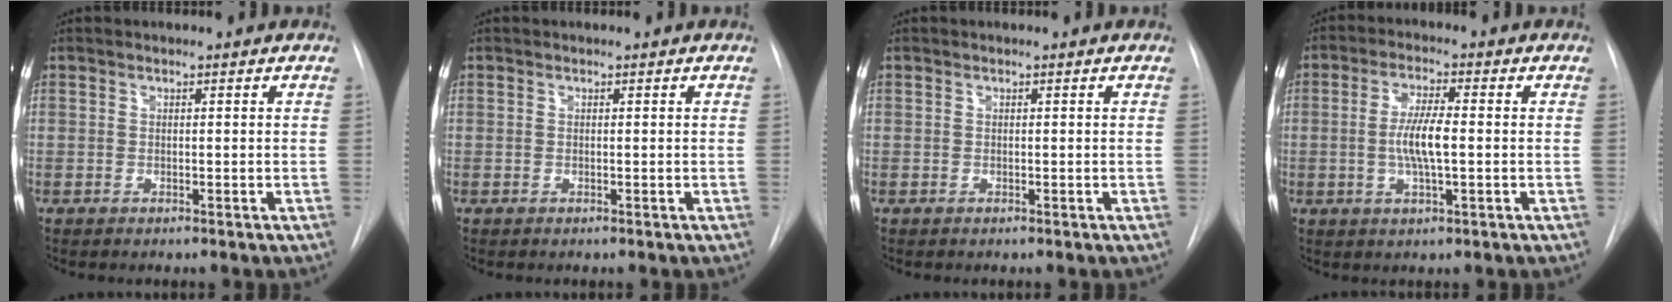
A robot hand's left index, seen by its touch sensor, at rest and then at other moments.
{"total": 0.0}
{"total": 0.0}
{"total": 6.0, "force": [-0.4, 1.0, 5.9], "torque": [-0.120, -0.001, -0.010]}